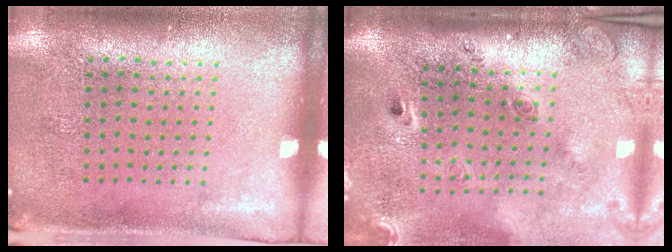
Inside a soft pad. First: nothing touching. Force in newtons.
{"total": 2.8, "press": 1.9, "slide": 2.0}